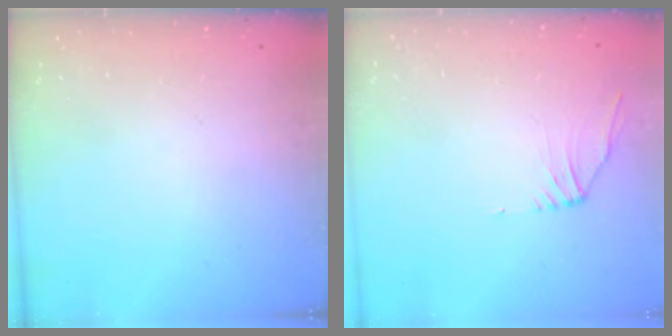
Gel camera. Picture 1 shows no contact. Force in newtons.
{"total": 2.1, "press": 2.0, "slide": 0.6}